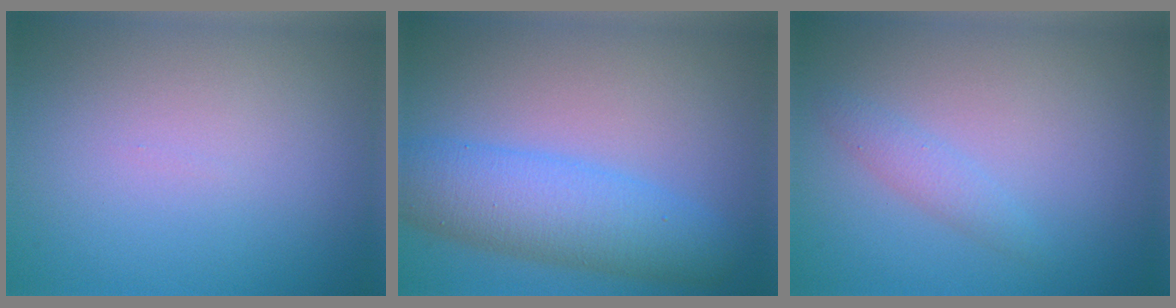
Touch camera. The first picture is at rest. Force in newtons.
{"total": 6.5, "press": 6.5, "slide": 0.1}
{"total": 1.4, "press": 1.4, "slide": 0.0}